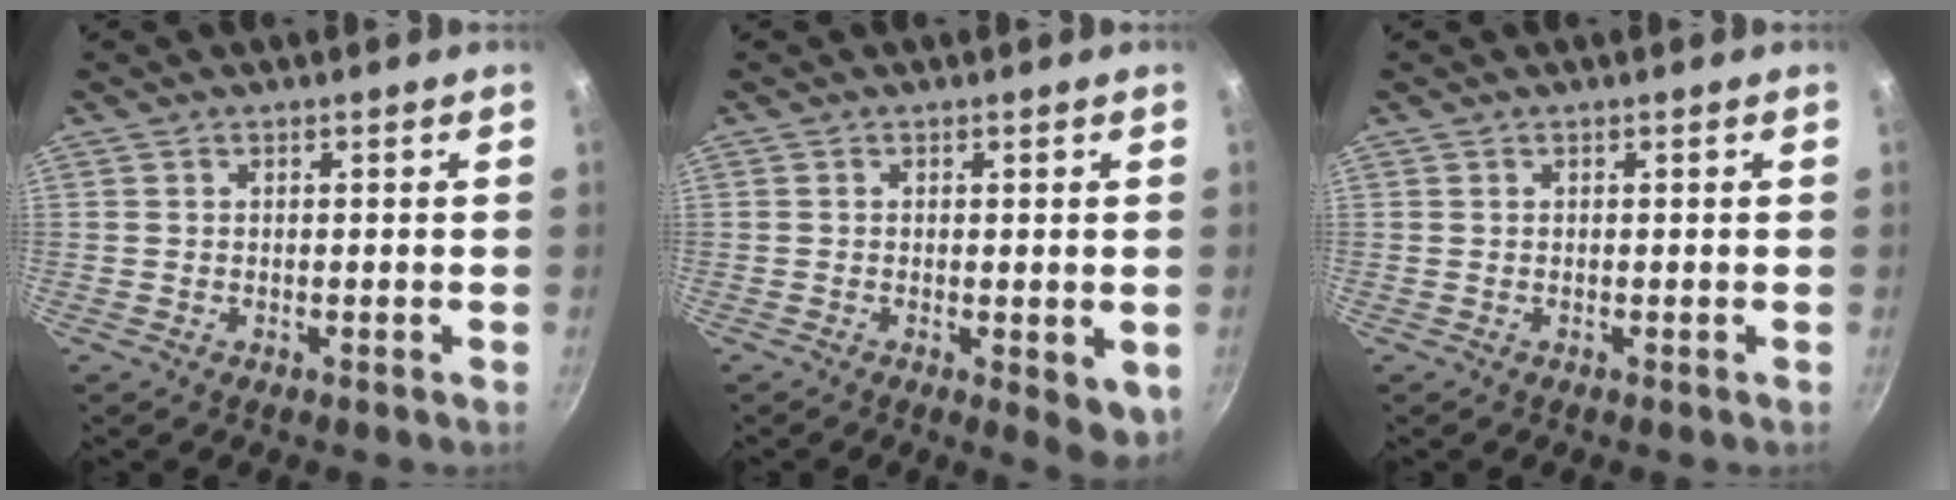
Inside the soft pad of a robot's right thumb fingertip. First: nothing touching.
{"total": 5.3, "force": [-1.0, 2.0, 4.8], "torque": [-0.057, -0.011, -0.011]}
{"total": 0.0}